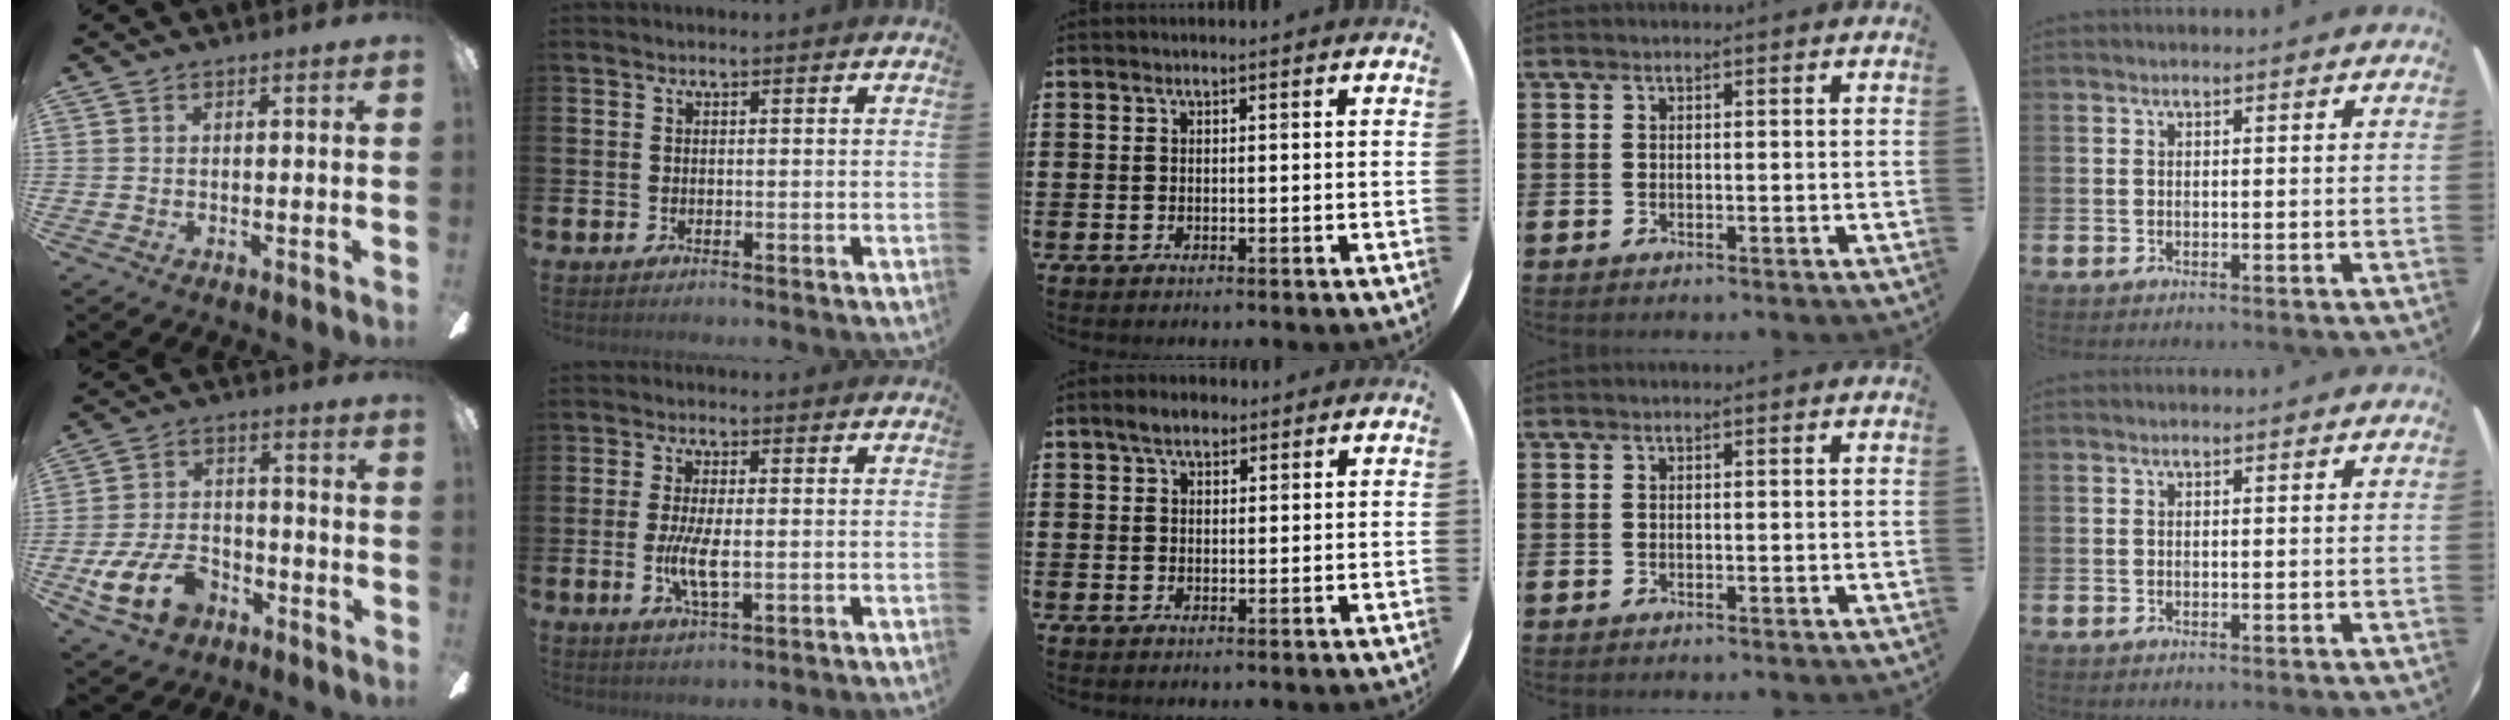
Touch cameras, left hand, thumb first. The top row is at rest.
{"thumb": {"total": 14.7, "force": [-7.5, 9.0, 9.0], "torque": [-0.191, 0.046, -0.133]}, "index": {"total": 5.0, "force": [-0.3, 1.8, 4.7], "torque": [-0.082, -0.002, -0.009]}, "middle": {"total": 2.9, "force": [2.3, 1.4, 1.1], "torque": [-0.007, 0.003, 0.039]}}